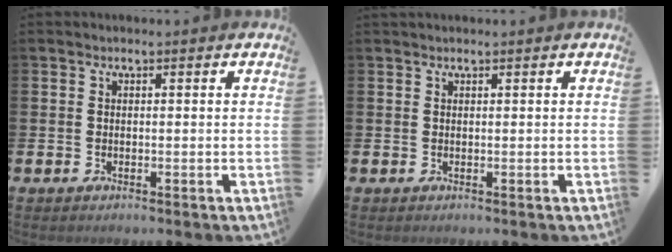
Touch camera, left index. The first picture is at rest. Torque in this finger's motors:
{"motor_torque": [-0.16, -0.42, 0.22, 0.06]}